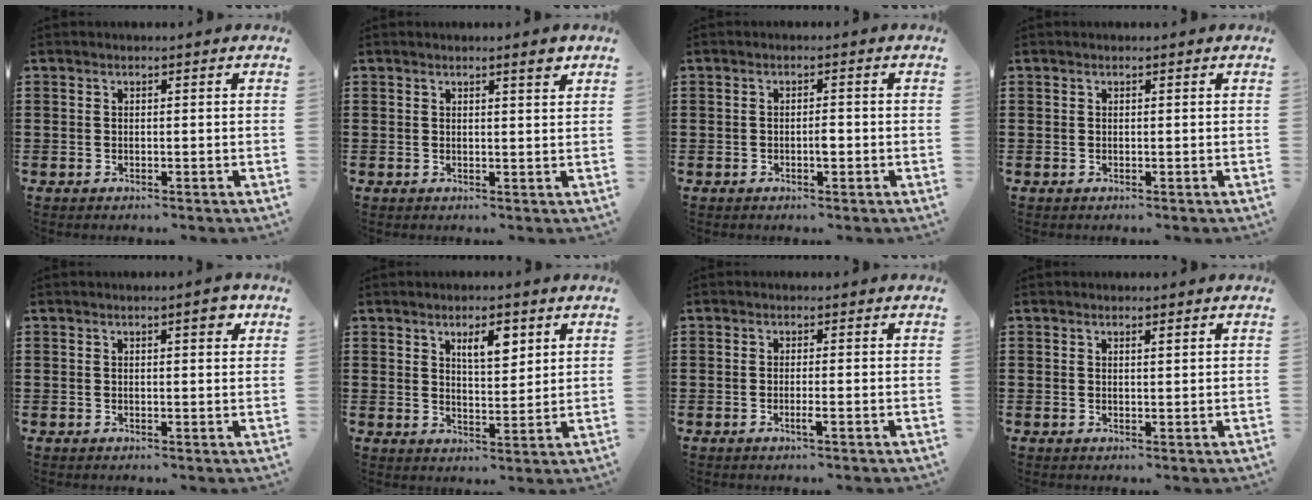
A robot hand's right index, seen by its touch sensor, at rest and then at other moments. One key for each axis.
{"total": 2.2, "fx": 1.6, "fy": 0.1, "fz": 1.6, "tx": -0.024, "ty": -0.001, "tz": 0.026}
{"total": 1.6, "fx": -0.4, "fy": 0.4, "fz": 1.5, "tx": -0.029, "ty": -0.001, "tz": -0.008}
{"total": 0.0}
{"total": 2.6, "fx": 1.3, "fy": 0.6, "fz": 2.2, "tx": -0.029, "ty": 0.001, "tz": 0.016}
{"total": 5.0, "fx": 2.7, "fy": 1.9, "fz": 3.7, "tx": -0.056, "ty": -0.001, "tz": 0.040}
{"total": 1.6, "fx": -0.8, "fy": -0.2, "fz": 1.4, "tx": -0.031, "ty": -0.008, "tz": -0.016}
{"total": 0.7, "fx": 0.5, "fy": 0.1, "fz": 0.5, "tx": -0.010, "ty": 0.000, "tz": 0.009}